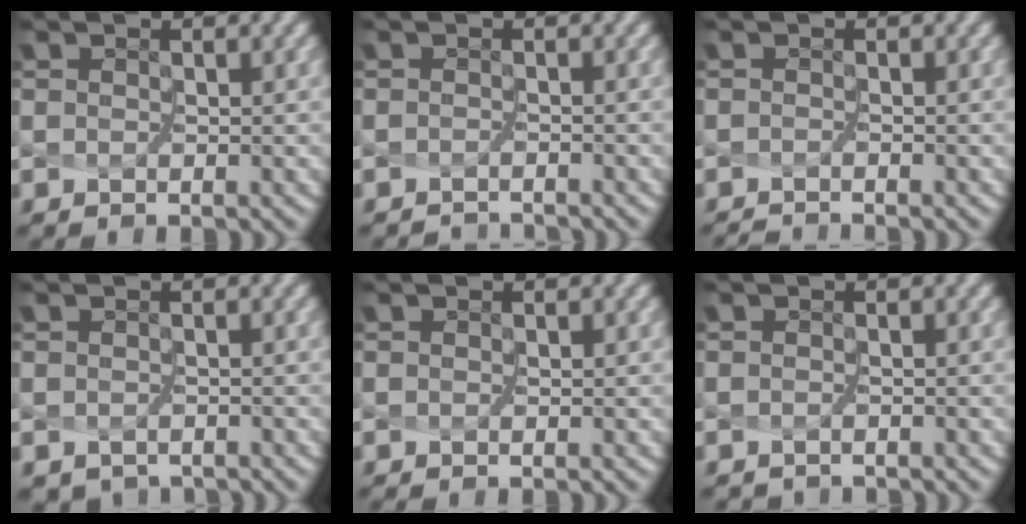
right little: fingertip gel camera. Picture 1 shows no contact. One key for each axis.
{"total": 1.7, "fx": -1.6, "fy": -0.3, "fz": -0.5, "tx": 0.006, "ty": -0.009, "tz": -0.028}
{"total": 1.6, "fx": -1.4, "fy": -0.6, "fz": -0.3, "tx": -0.003, "ty": -0.011, "tz": -0.027}
{"total": 1.6, "fx": -1.2, "fy": 1.0, "fz": 0.2, "tx": -0.010, "ty": -0.011, "tz": -0.019}
{"total": 0.0}
{"total": 0.9, "fx": -0.8, "fy": 0.0, "fz": -0.4, "tx": 0.004, "ty": -0.004, "tz": -0.013}